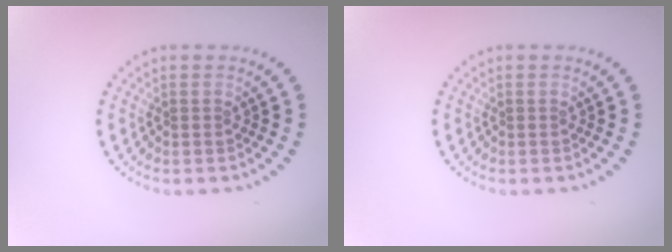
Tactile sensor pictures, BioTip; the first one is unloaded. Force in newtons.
{"total": 0.0}